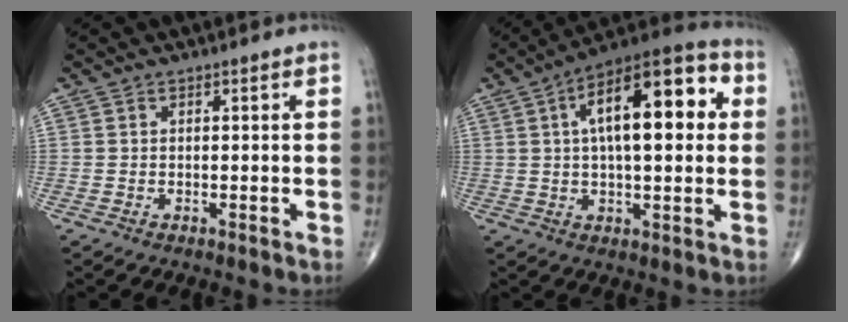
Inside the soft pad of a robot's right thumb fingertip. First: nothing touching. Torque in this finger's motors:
{"motor_torque": [1.06, 3.95, 1.95, 0.37, 0.15]}